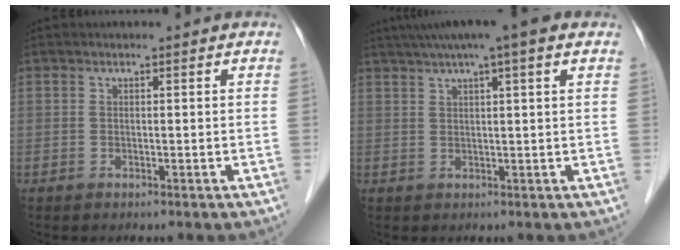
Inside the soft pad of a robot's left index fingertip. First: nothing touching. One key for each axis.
{"total": 8.9, "fx": 5.8, "fy": 0.3, "fz": 6.7, "tx": -0.108, "ty": 0.034, "tz": 0.082}